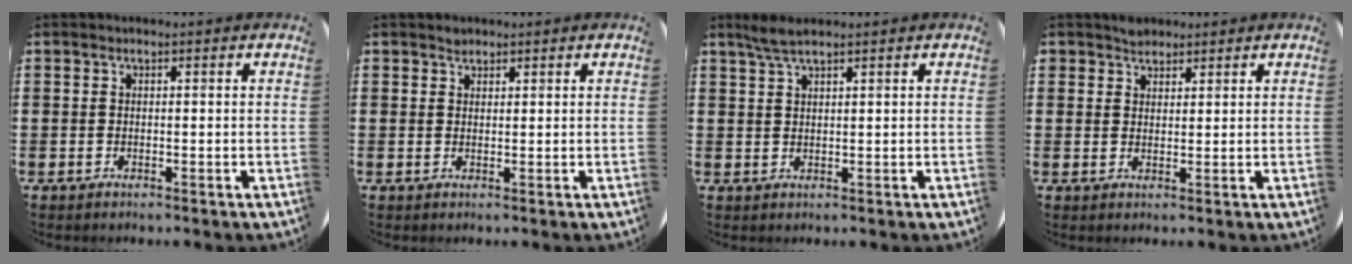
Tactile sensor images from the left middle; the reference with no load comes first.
{"total": 1.1, "force": [1.0, 0.5, 0.0], "torque": [0.006, -0.002, 0.017]}
{"total": 2.7, "force": [2.1, 0.3, 1.7], "torque": [-0.037, 0.004, 0.037]}
{"total": 2.0, "force": [1.8, 0.8, -0.2], "torque": [0.008, 0.001, 0.035]}